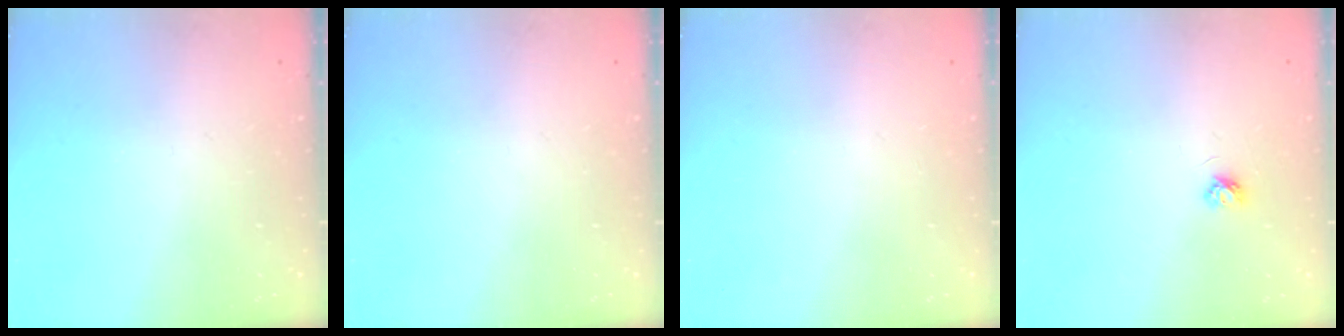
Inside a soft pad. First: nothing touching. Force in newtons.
{"total": 0.0}
{"total": 0.0}
{"total": 3.3, "press": 3.3, "slide": 0.3}